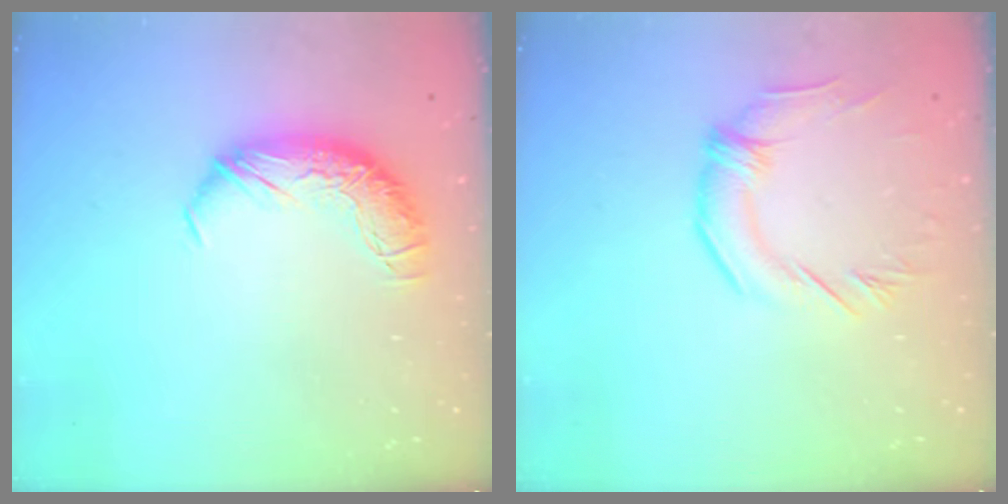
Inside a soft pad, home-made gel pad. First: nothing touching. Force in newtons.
{"total": 0.8, "press": 0.6, "slide": 0.5}